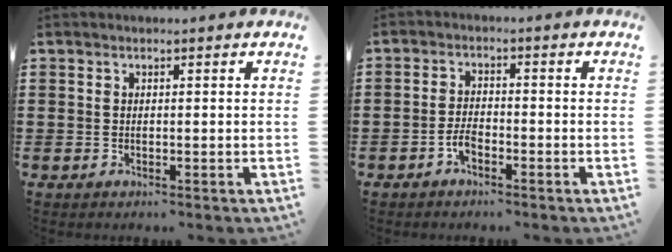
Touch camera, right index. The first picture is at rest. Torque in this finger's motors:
{"motor_torque": [1.10, 1.04, 0.16, 0.01]}